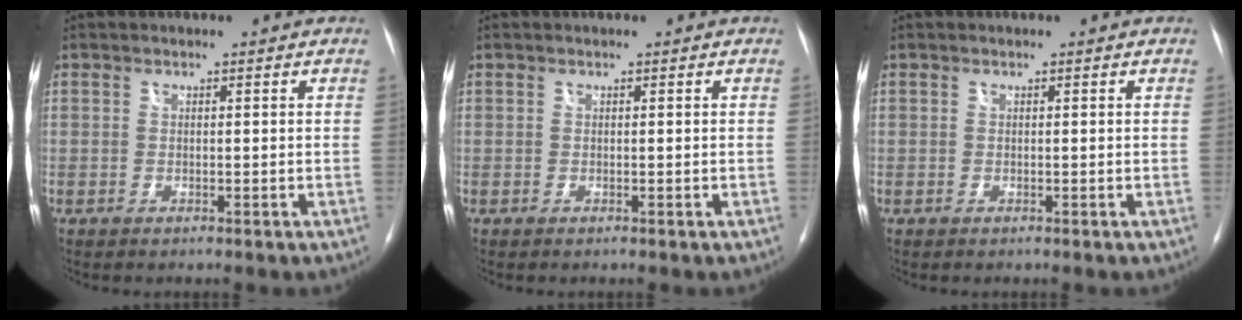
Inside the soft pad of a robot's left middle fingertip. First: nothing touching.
{"total": 0.0}
{"total": 0.0}